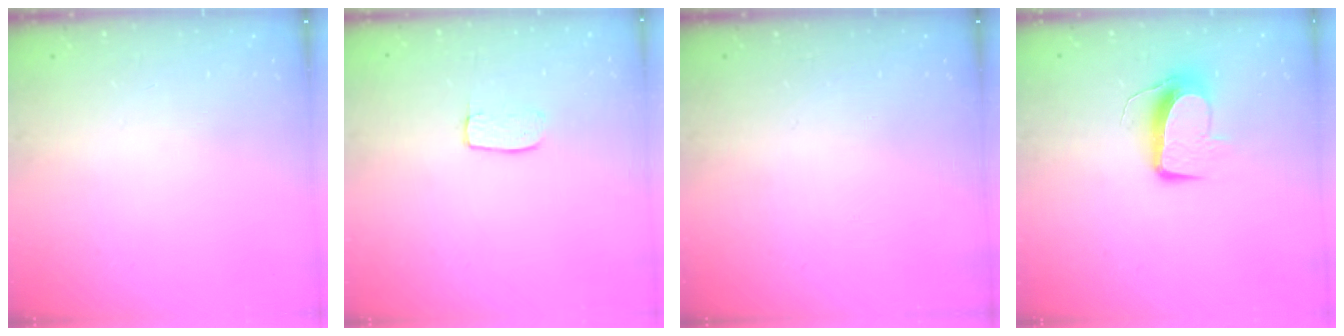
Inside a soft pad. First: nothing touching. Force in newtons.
{"total": 5.8, "press": 5.8, "slide": 0.3}
{"total": 0.0}
{"total": 9.8, "press": 9.8, "slide": 0.8}